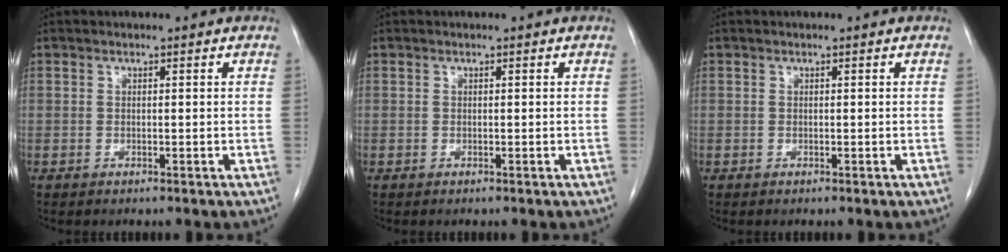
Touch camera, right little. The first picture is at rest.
{"total": 0.0}
{"total": 0.0}